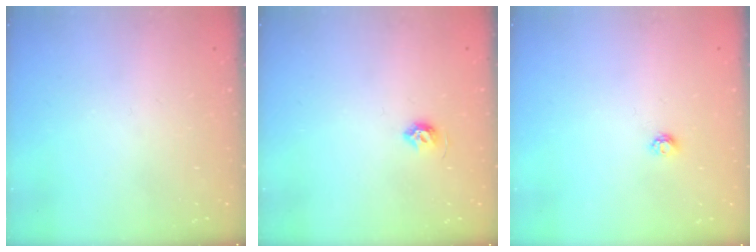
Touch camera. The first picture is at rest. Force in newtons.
{"total": 4.9, "press": 4.9, "slide": 0.7}
{"total": 3.6, "press": 3.6, "slide": 0.5}